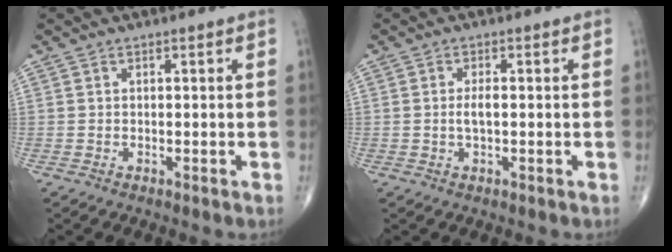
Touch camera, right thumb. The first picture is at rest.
{"total": 2.2, "force": [-0.2, 0.8, 2.0], "torque": [-0.044, 0.000, -0.003]}